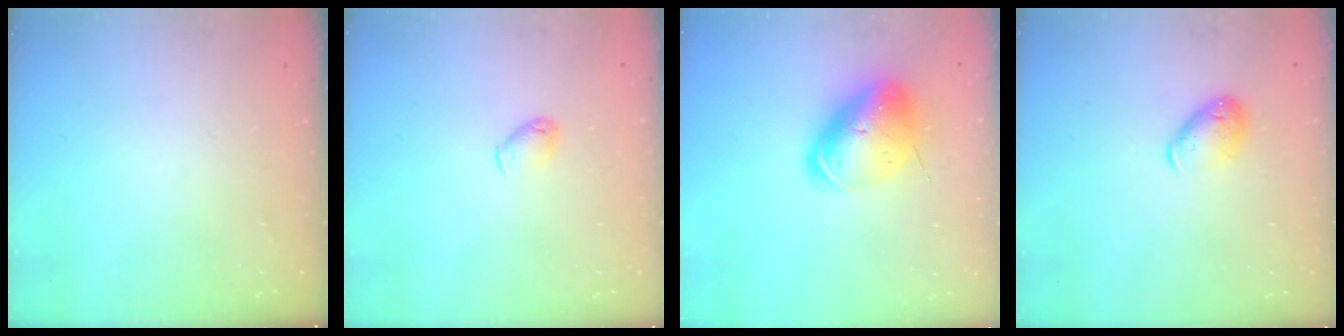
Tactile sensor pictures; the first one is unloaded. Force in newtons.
{"total": 4.1, "press": 4.0, "slide": 0.9}
{"total": 13.8, "press": 13.6, "slide": 2.6}
{"total": 8.3, "press": 8.2, "slide": 1.2}